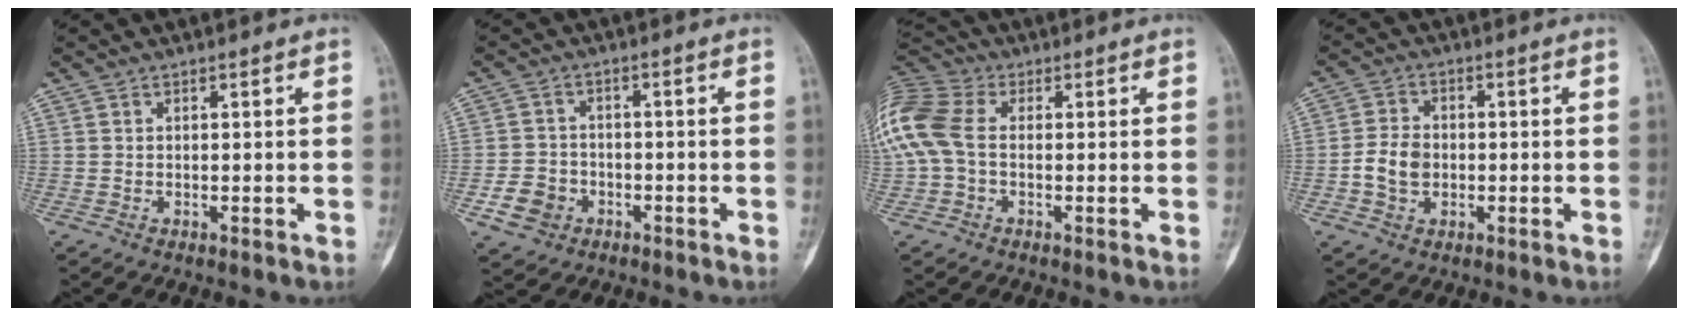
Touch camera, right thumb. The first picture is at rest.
{"total": 5.9, "force": [-2.4, 4.9, 2.1], "torque": [-0.022, 0.018, -0.039]}
{"total": 14.4, "force": [1.0, 9.9, 10.5], "torque": [-0.265, 0.029, 0.013]}
{"total": 6.1, "force": [-1.0, 4.7, 3.8], "torque": [-0.062, 0.013, -0.022]}